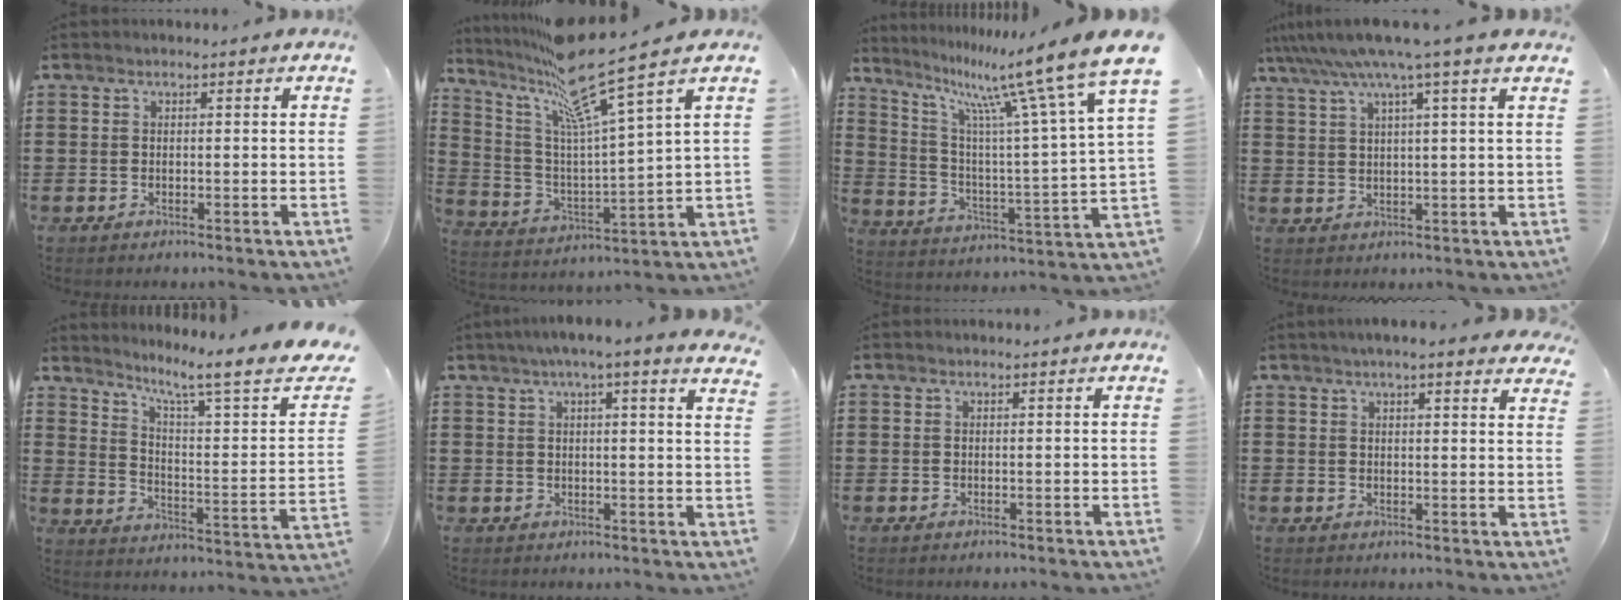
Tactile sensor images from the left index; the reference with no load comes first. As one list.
[{"total": 13.4, "force": [9.9, 0.6, 9.0], "torque": [-0.191, -0.049, 0.161]}, {"total": 12.8, "force": [9.8, 0.6, 8.3], "torque": [-0.170, -0.071, 0.152]}, {"total": 6.5, "force": [4.3, -0.9, 4.8], "torque": [-0.106, -0.014, 0.072]}, {"total": 7.7, "force": [5.5, -0.1, 5.3], "torque": [-0.101, -0.045, 0.076]}, {"total": 3.6, "force": [2.8, 0.1, 2.3], "torque": [-0.054, 0.001, 0.049]}, {"total": 0.0}, {"total": 3.7, "force": [3.2, 0.7, 1.6], "torque": [-0.038, 0.002, 0.058]}]